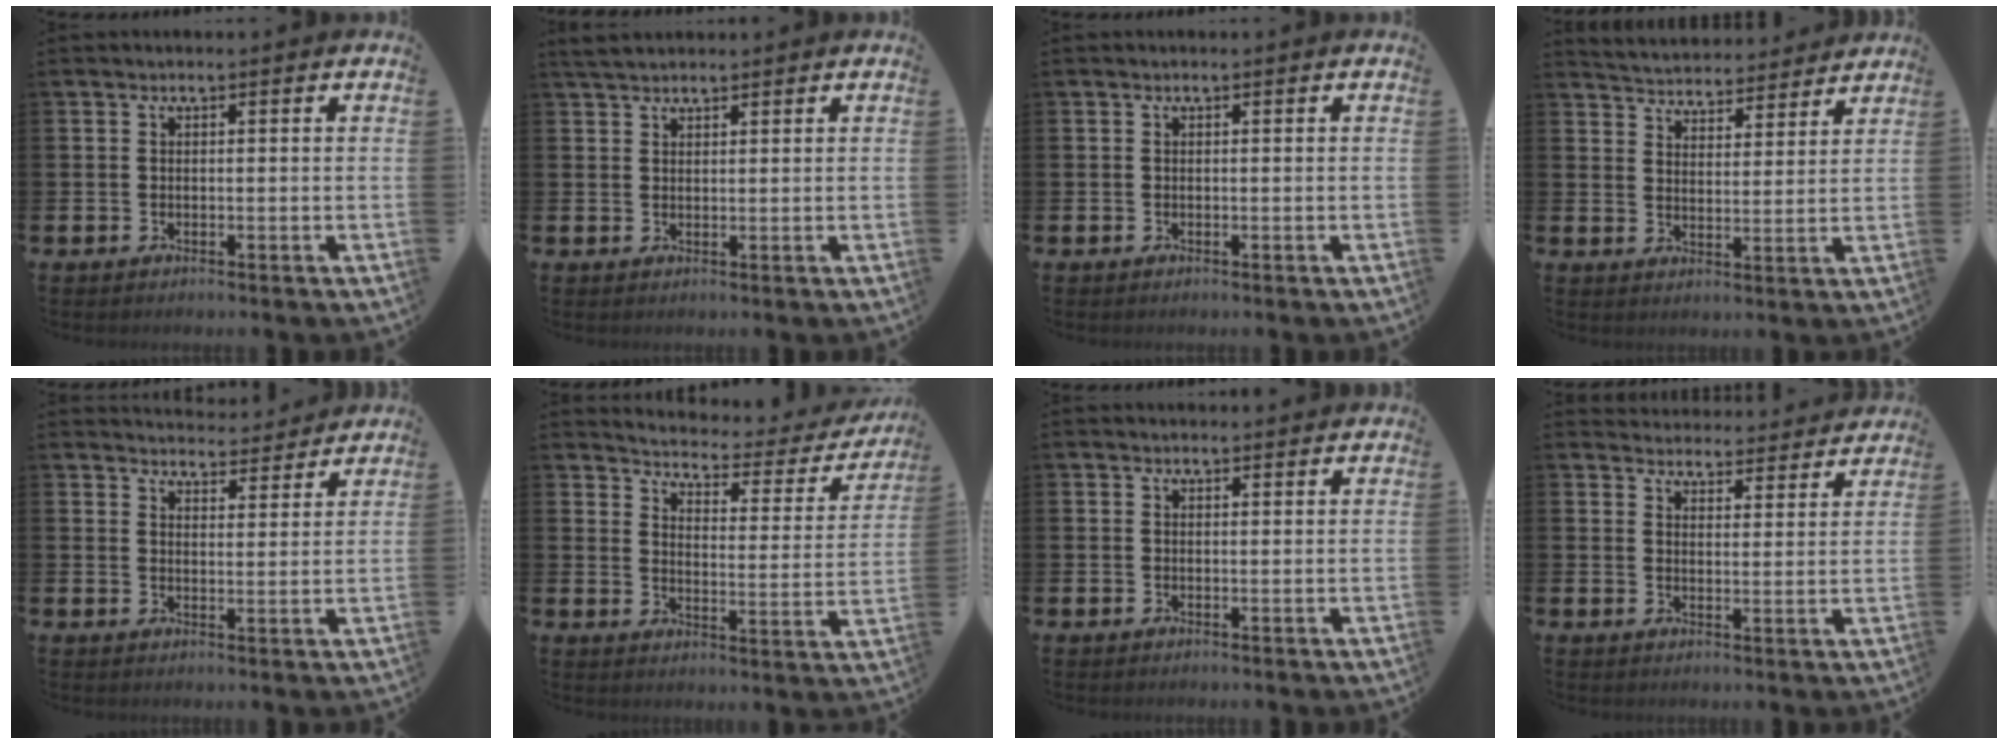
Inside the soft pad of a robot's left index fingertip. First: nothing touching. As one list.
[{"total": 2.6, "force": [2.4, 0.8, 0.7], "torque": [-0.015, -0.002, 0.044]}, {"total": 0.0}, {"total": 5.0, "force": [4.9, 0.9, -0.4], "torque": [-0.009, -0.040, 0.085]}, {"total": 4.2, "force": [4.1, 0.6, -0.1], "torque": [0.003, -0.033, 0.072]}, {"total": 4.2, "force": [4.0, 0.9, 0.8], "torque": [-0.034, -0.039, 0.059]}, {"total": 1.0, "force": [0.9, 0.2, 0.1], "torque": [0.010, -0.003, 0.015]}, {"total": 4.2, "force": [4.1, 0.7, -0.2], "torque": [-0.005, -0.033, 0.073]}]